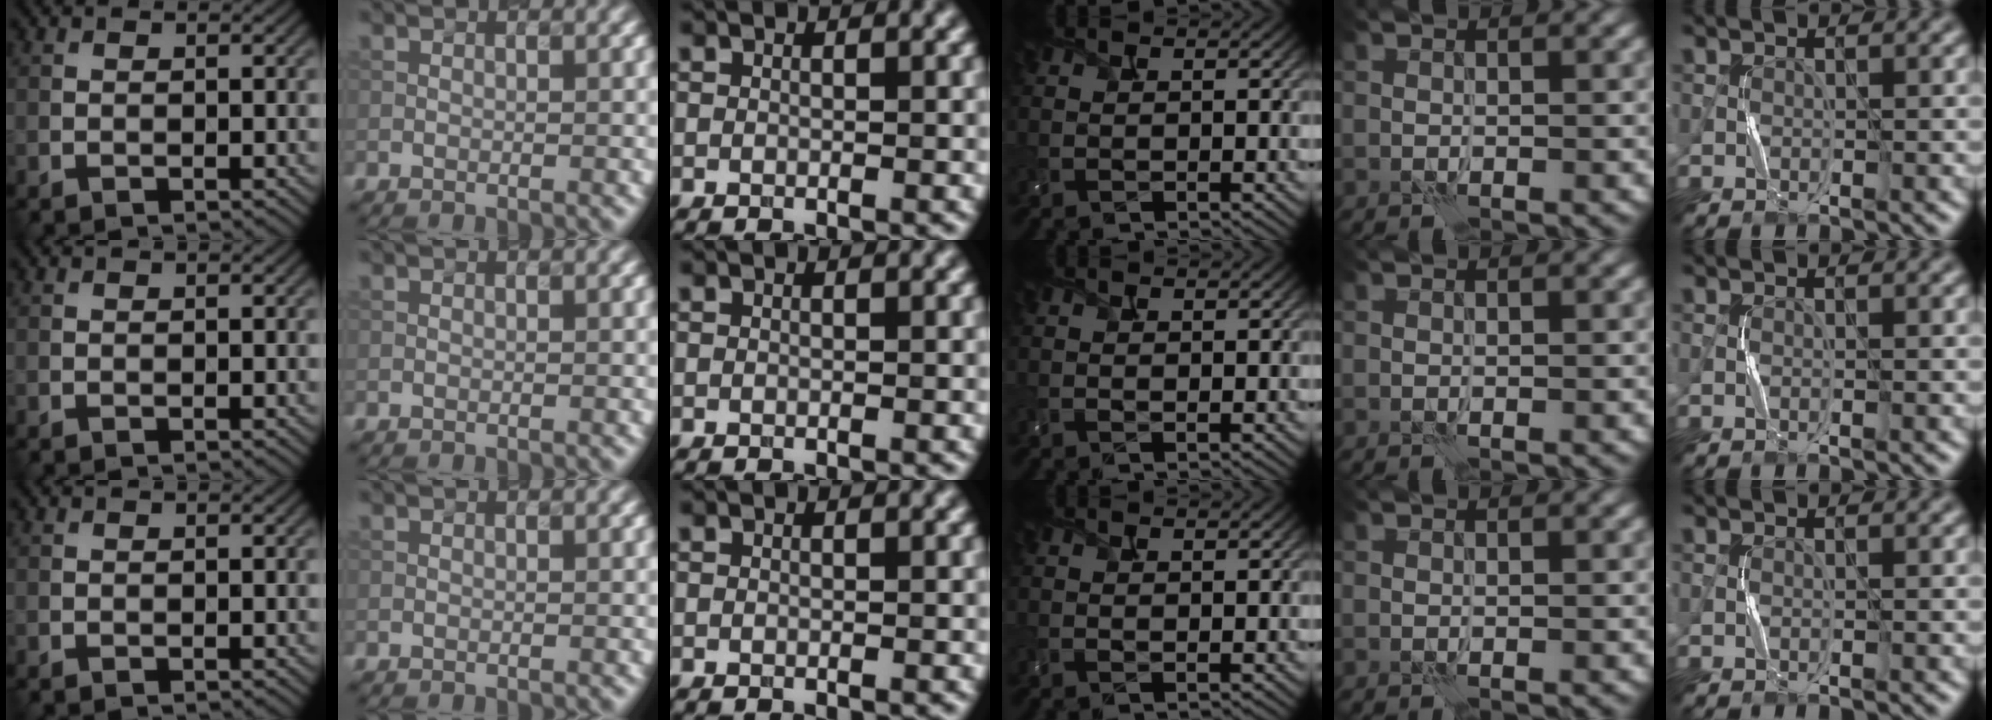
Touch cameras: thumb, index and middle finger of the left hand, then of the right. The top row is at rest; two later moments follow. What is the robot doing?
{"motion": "squeeze", "object": "bubble wrap"}